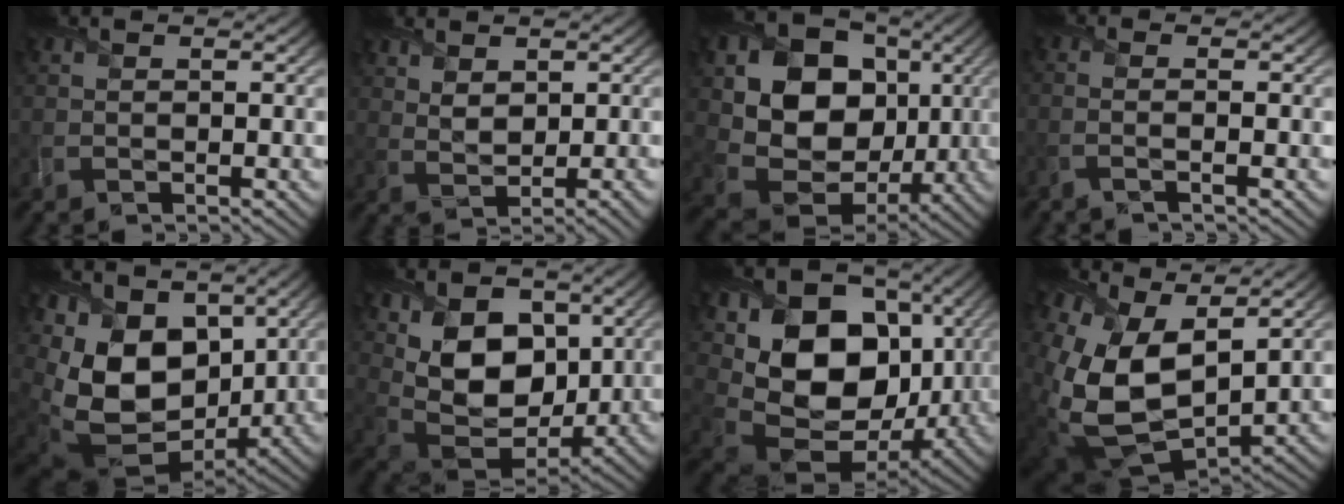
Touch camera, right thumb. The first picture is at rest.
{"total": 3.4, "force": [1.7, 1.6, 2.4], "torque": [-0.050, 0.001, 0.039]}
{"total": 15.2, "force": [2.8, 12.4, 8.3], "torque": [-0.171, -0.008, 0.056]}
{"total": 2.1, "force": [-0.9, 0.3, 1.8], "torque": [-0.027, 0.005, -0.032]}
{"total": 16.8, "force": [2.1, 11.8, 11.7], "torque": [-0.286, -0.038, 0.063]}
{"total": 13.2, "force": [3.9, 8.8, 9.1], "torque": [-0.192, -0.001, 0.074]}
{"total": 16.9, "force": [2.6, 12.3, 11.3], "torque": [-0.221, -0.022, 0.066]}
{"total": 14.9, "force": [3.5, 9.4, 11.0], "torque": [-0.271, -0.028, 0.081]}